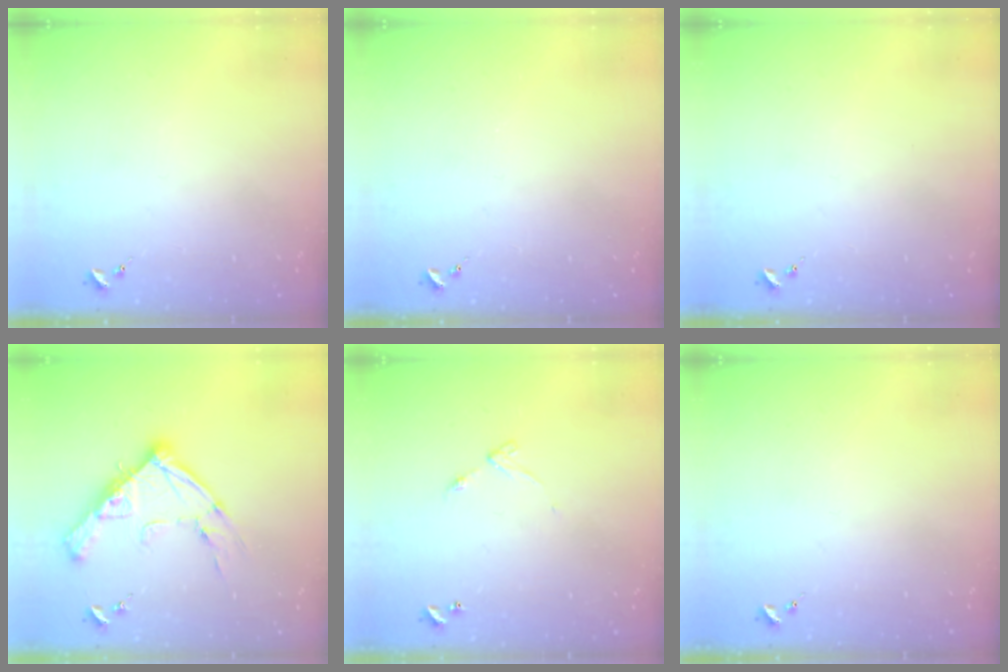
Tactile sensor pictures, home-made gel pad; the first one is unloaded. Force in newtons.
{"total": 0.0}
{"total": 0.0}
{"total": 16.4, "press": 16.3, "slide": 1.4}
{"total": 5.9, "press": 5.9, "slide": 0.6}
{"total": 0.0}